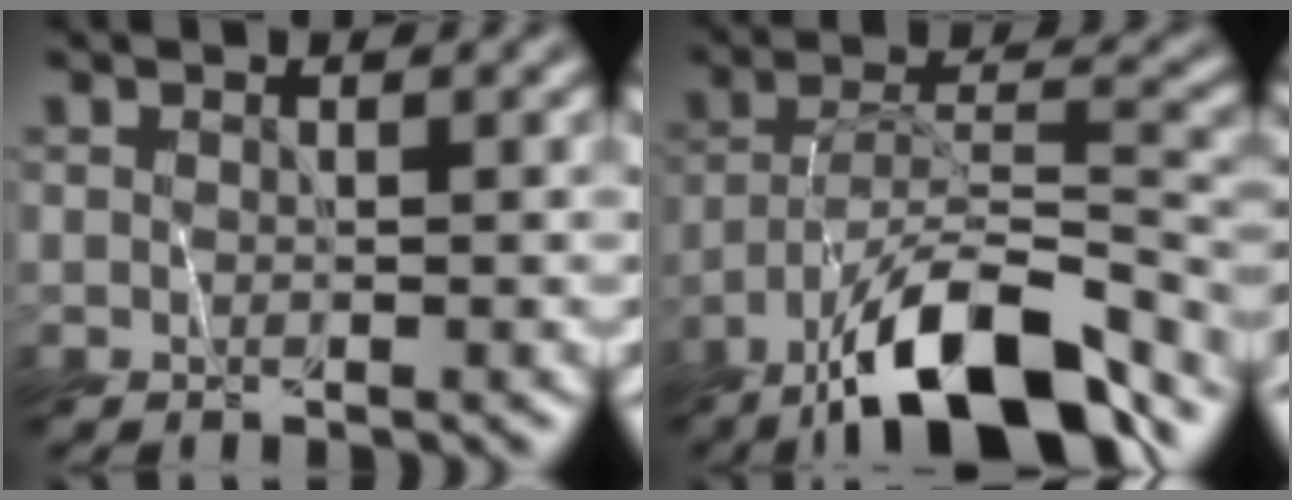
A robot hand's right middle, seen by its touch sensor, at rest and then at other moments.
{"total": 10.9, "force": [-8.2, 2.3, 6.9], "torque": [-0.113, 0.014, -0.153]}